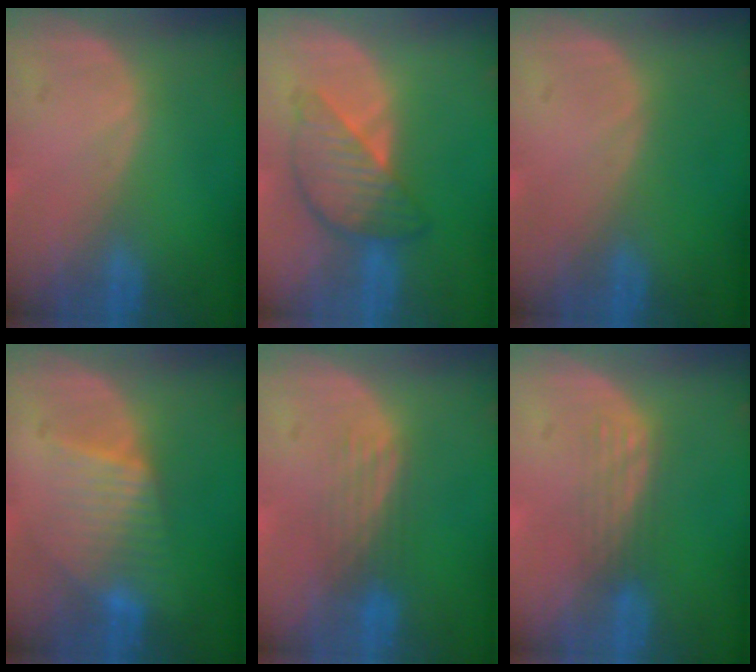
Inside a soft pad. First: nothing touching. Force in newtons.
{"total": 6.3, "press": 6.3, "slide": 0.3}
{"total": 0.0}
{"total": 5.4, "press": 5.3, "slide": 0.5}
{"total": 4.0, "press": 3.2, "slide": 2.3}
{"total": 2.9, "press": 2.6, "slide": 1.4}